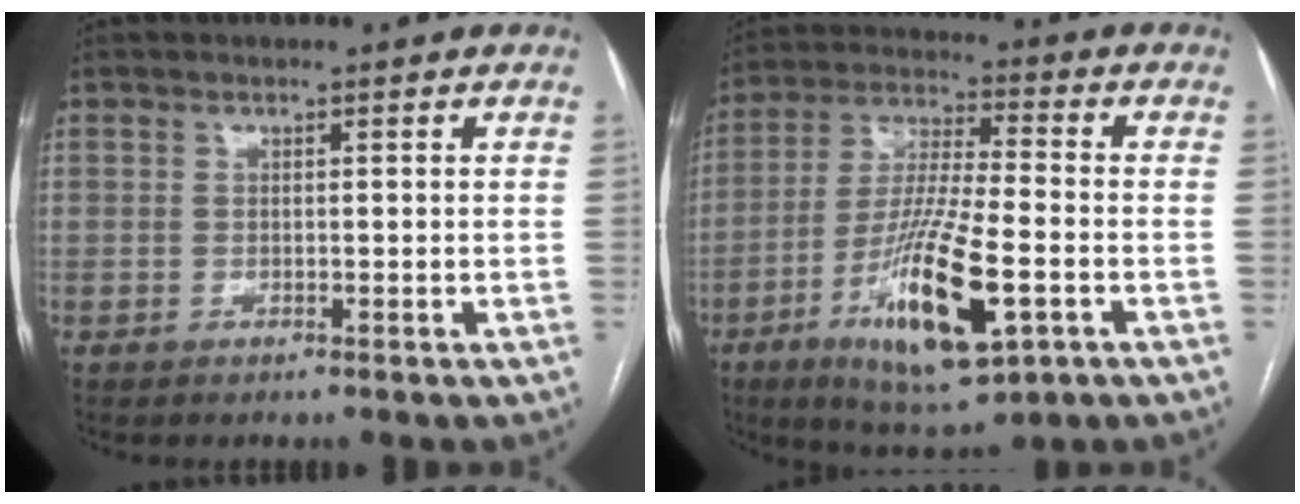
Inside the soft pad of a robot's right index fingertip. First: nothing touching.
{"total": 16.6, "force": [-6.0, 3.1, 15.2], "torque": [-0.294, -0.021, -0.097]}